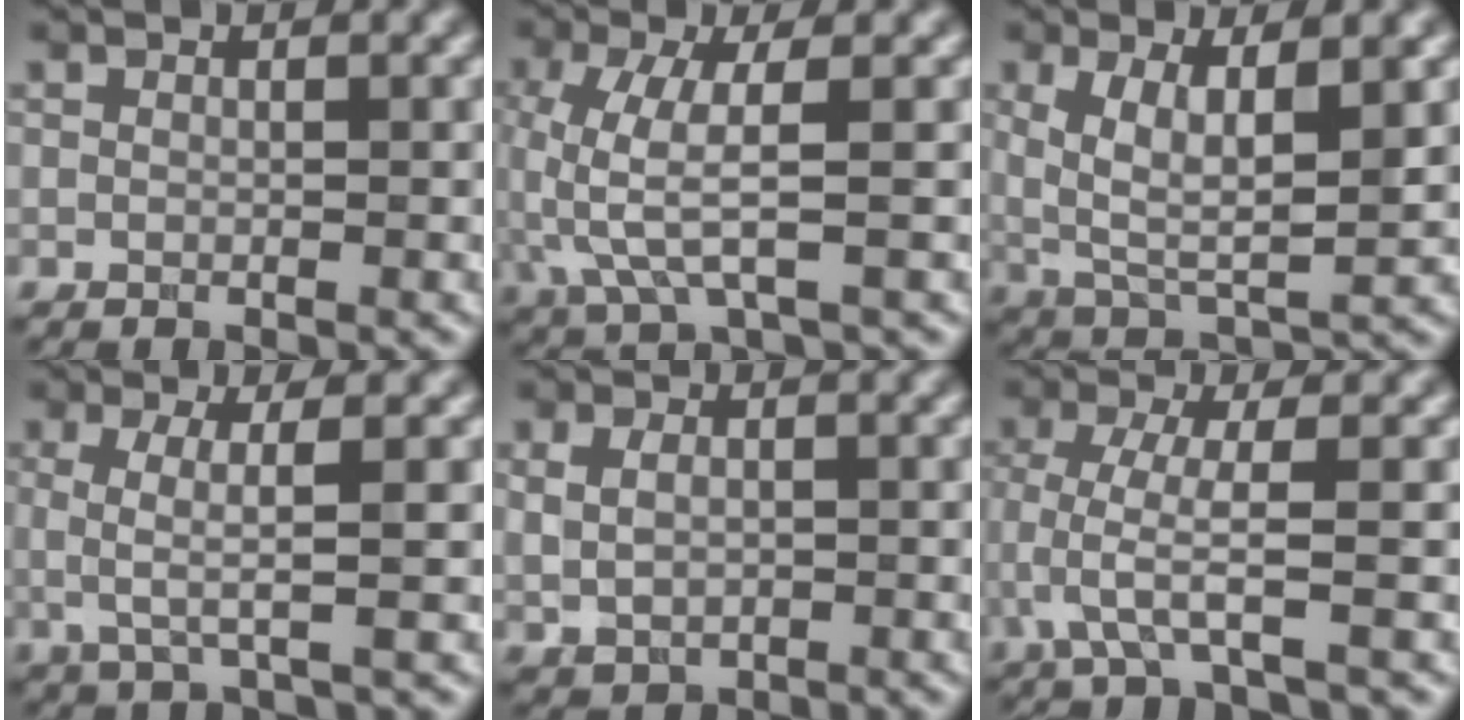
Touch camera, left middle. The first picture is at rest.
{"total": 4.9, "force": [-0.4, 1.6, 4.6], "torque": [-0.120, -0.001, -0.008]}
{"total": 5.7, "force": [1.3, 2.0, 5.2], "torque": [-0.104, -0.007, 0.027]}
{"total": 3.5, "force": [0.1, 0.9, 3.4], "torque": [-0.063, -0.002, 0.000]}
{"total": 3.1, "force": [0.2, 2.3, 2.1], "torque": [-0.040, 0.001, 0.016]}
{"total": 3.8, "force": [-1.1, 0.4, 3.6], "torque": [-0.073, -0.001, -0.028]}